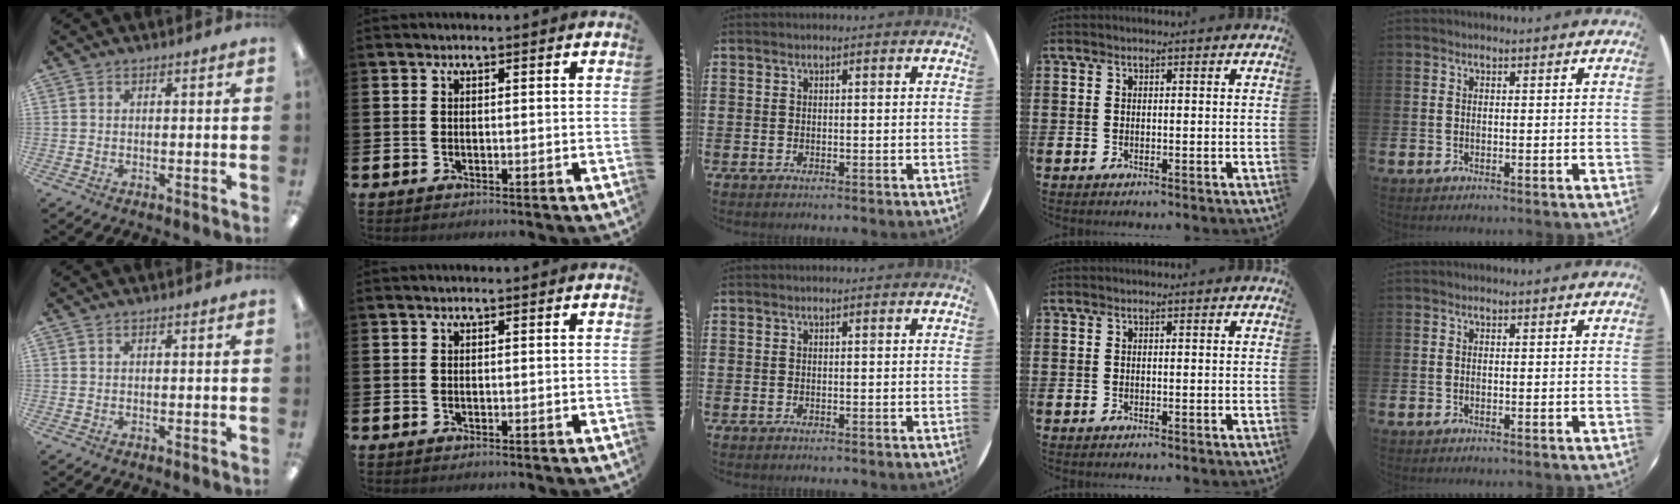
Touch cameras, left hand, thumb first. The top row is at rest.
{}